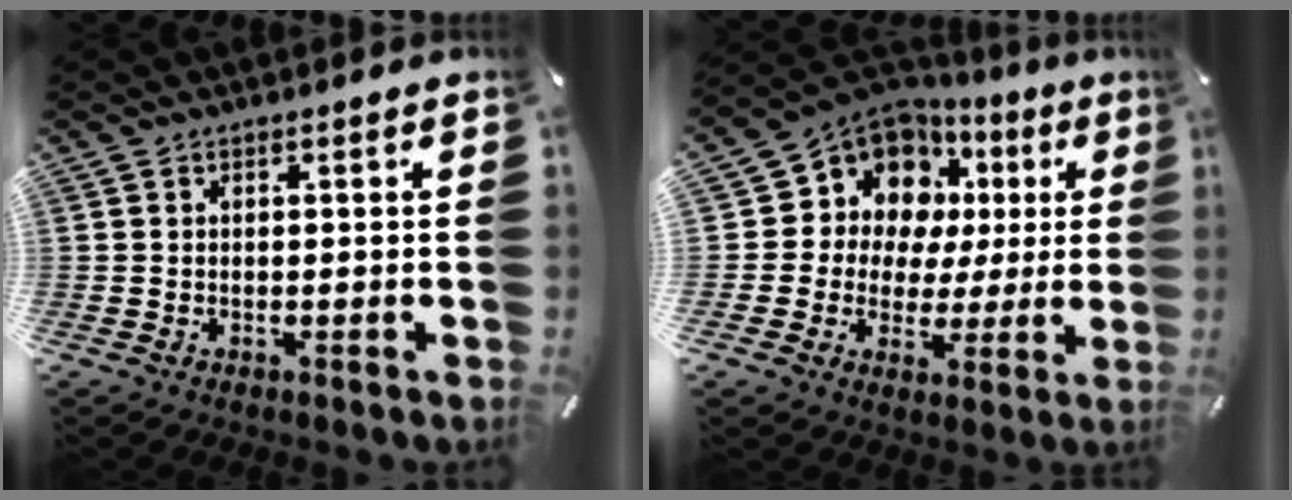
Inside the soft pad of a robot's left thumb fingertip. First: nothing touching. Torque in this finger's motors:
{"motor_torque": [0.57, 0.63, 0.69, 0.35, 0.07]}